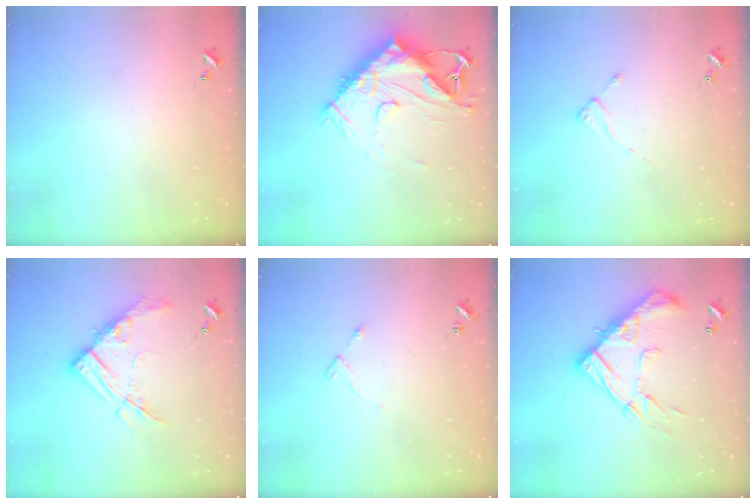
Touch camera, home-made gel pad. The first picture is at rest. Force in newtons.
{"total": 18.8, "press": 18.7, "slide": 1.7}
{"total": 2.0, "press": 2.0, "slide": 0.3}
{"total": 14.1, "press": 14.0, "slide": 1.5}
{"total": 4.3, "press": 4.2, "slide": 0.5}
{"total": 20.3, "press": 20.3, "slide": 1.7}